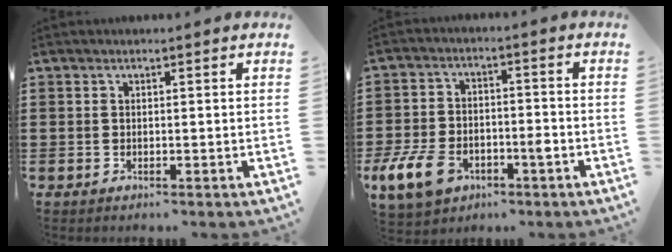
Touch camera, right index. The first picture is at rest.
{"total": 8.5, "force": [-4.3, 4.7, 5.6], "torque": [-0.140, 0.001, -0.083]}